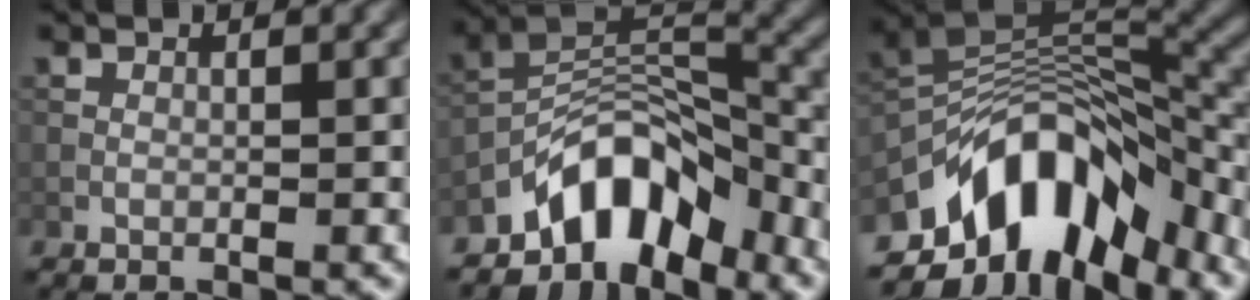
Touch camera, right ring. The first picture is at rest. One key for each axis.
{"total": 7.8, "fx": -5.7, "fy": 3.6, "fz": 4.0, "tx": -0.044, "ty": 0.006, "tz": -0.112}
{"total": 11.9, "fx": -6.6, "fy": 6.1, "fz": 7.7, "tx": -0.122, "ty": 0.019, "tz": -0.129}